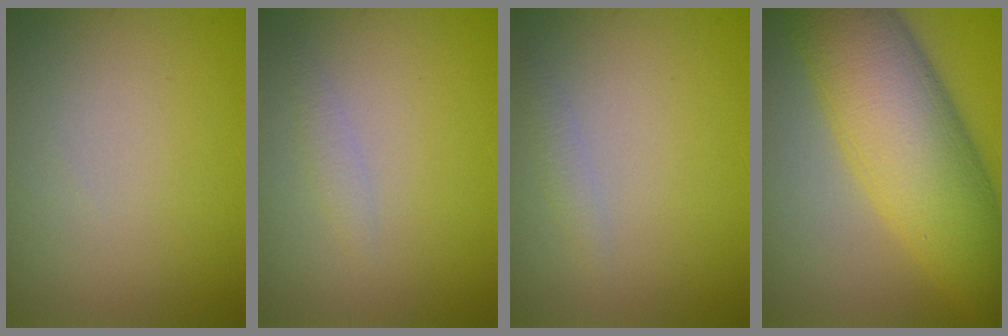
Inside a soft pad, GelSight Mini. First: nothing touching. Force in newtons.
{"total": 0.9, "press": 0.9, "slide": 0.1}
{"total": 1.0, "press": 1.0, "slide": 0.0}
{"total": 12.2, "press": 12.2, "slide": 0.1}